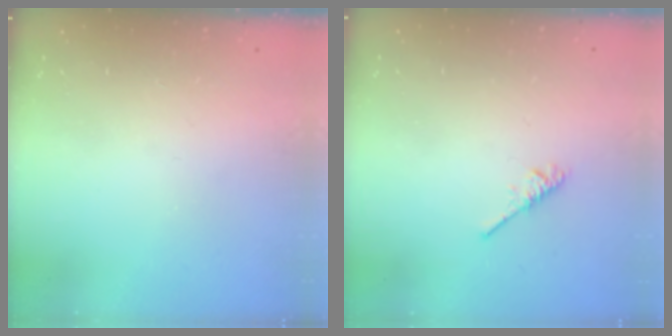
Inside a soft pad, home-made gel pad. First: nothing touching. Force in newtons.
{"total": 1.9, "press": 1.9, "slide": 0.4}